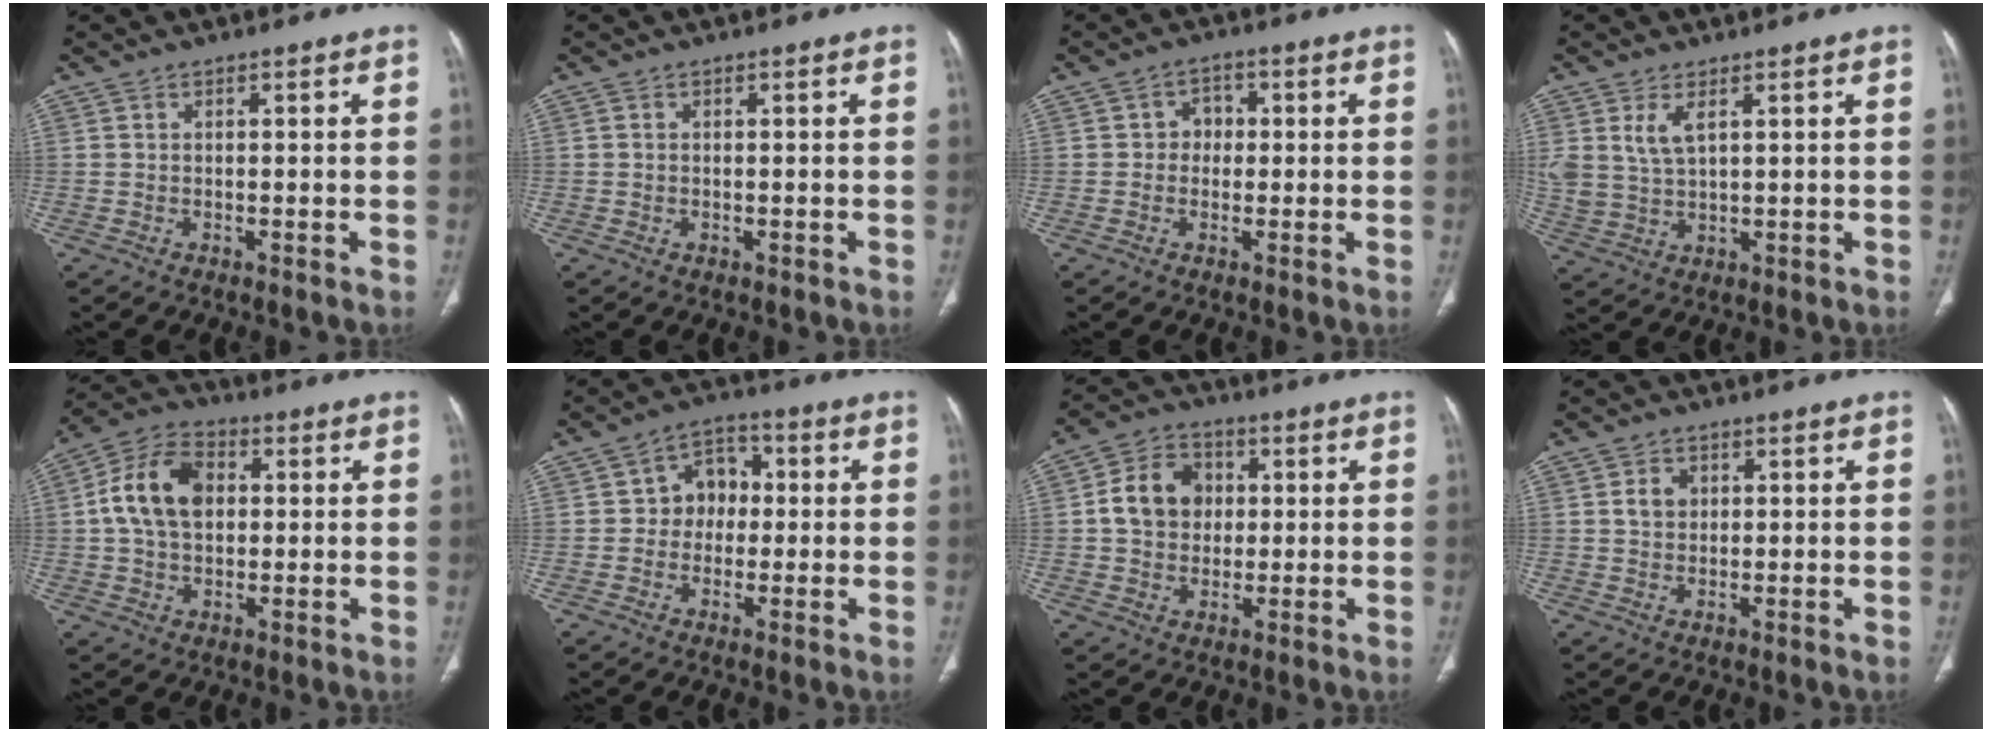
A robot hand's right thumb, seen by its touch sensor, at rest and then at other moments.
{"total": 0.5, "force": [0.0, 0.4, 0.3], "torque": [-0.012, -0.002, 0.002]}
{"total": 3.5, "force": [0.2, 3.1, 1.7], "torque": [0.001, 0.009, -0.006]}
{"total": 5.3, "force": [2.4, 2.5, 4.1], "torque": [-0.089, -0.011, 0.060]}
{"total": 12.4, "force": [1.6, 8.5, 8.9], "torque": [-0.155, 0.020, 0.022]}
{"total": 7.3, "force": [0.3, 6.0, 4.1], "torque": [-0.026, 0.020, -0.005]}
{"total": 10.3, "force": [1.1, 8.4, 5.7], "torque": [-0.075, 0.011, 0.013]}
{"total": 3.2, "force": [0.8, 2.6, 1.7], "torque": [-0.018, 0.001, 0.015]}